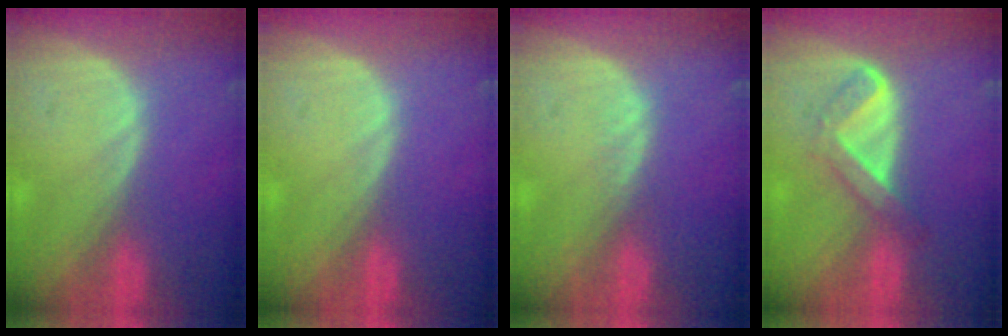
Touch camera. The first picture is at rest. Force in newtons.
{"total": 0.0}
{"total": 0.9, "press": 0.9, "slide": 0.2}
{"total": 5.5, "press": 4.6, "slide": 3.0}